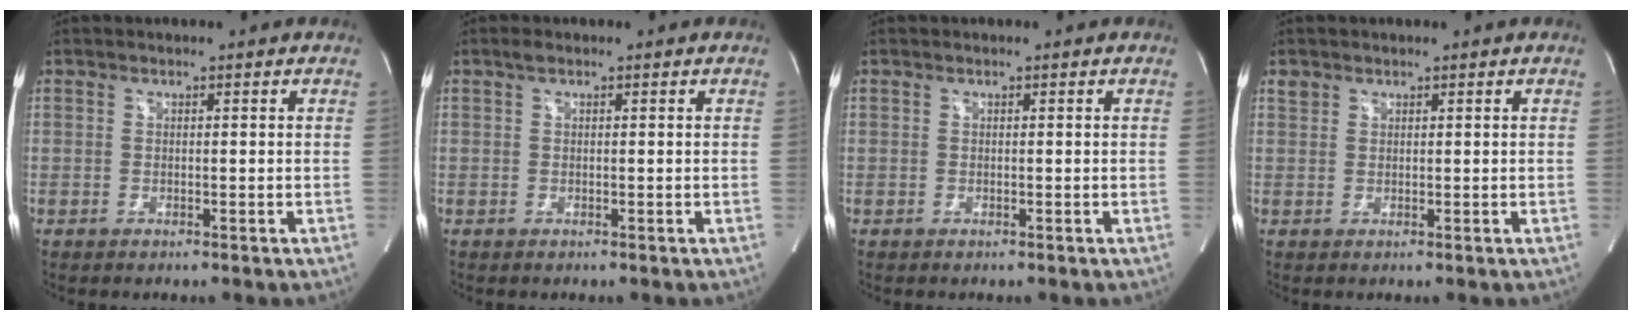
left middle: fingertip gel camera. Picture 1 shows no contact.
{"total": 0.8, "force": [0.5, 0.3, 0.5], "torque": [-0.013, 0.009, 0.008]}
{"total": 0.0}
{"total": 1.2, "force": [0.9, 0.8, 0.1], "torque": [0.002, 0.008, 0.017]}